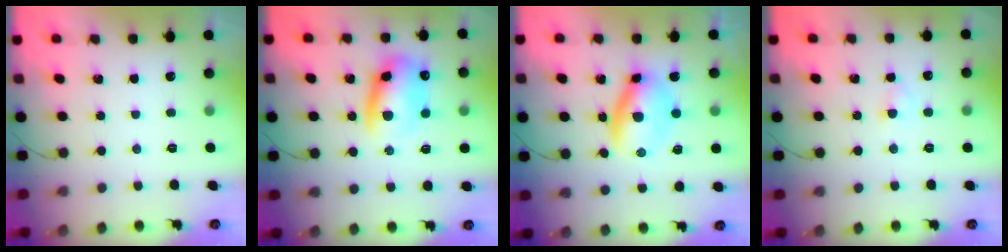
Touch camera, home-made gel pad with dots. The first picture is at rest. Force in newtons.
{"total": 11.5, "press": 11.3, "slide": 2.5}
{"total": 6.6, "press": 6.4, "slide": 1.5}
{"total": 2.7, "press": 2.5, "slide": 0.9}